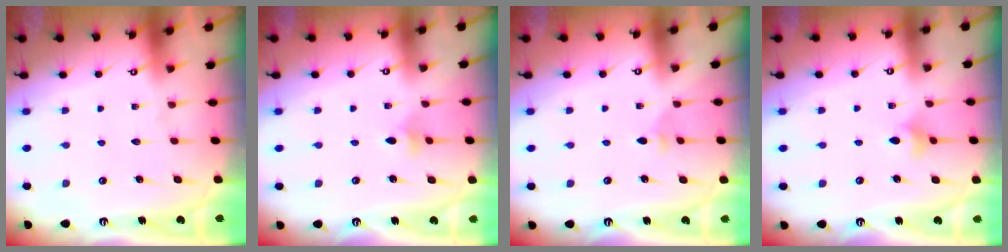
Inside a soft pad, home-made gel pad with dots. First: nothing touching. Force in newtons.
{"total": 2.7, "press": 2.6, "slide": 0.5}
{"total": 2.7, "press": 2.6, "slide": 0.9}
{"total": 4.9, "press": 4.8, "slide": 1.1}